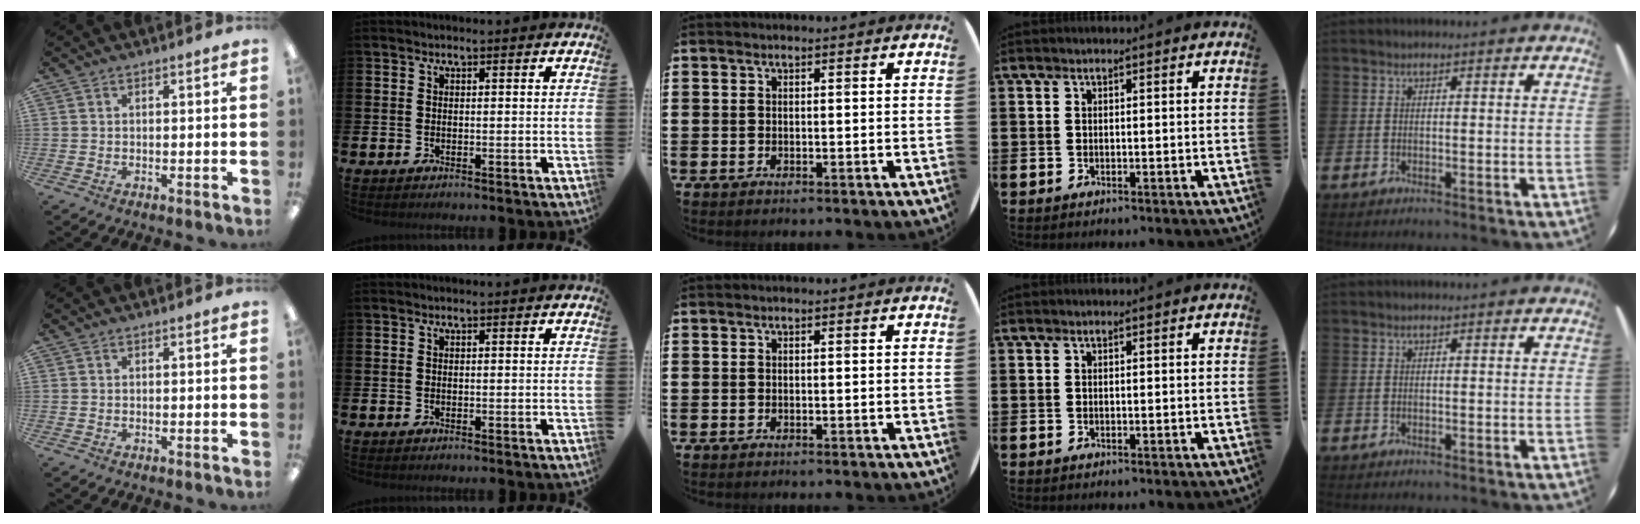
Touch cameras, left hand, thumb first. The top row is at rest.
{}